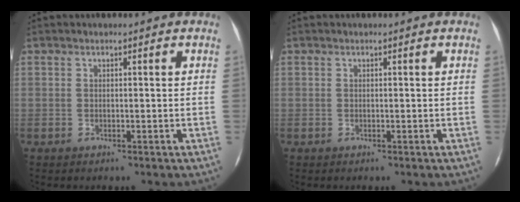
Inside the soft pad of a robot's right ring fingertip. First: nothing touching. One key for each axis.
{"total": 0.0}